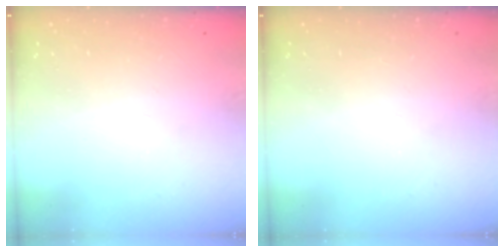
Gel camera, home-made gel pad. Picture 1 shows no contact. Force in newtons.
{"total": 0.0}